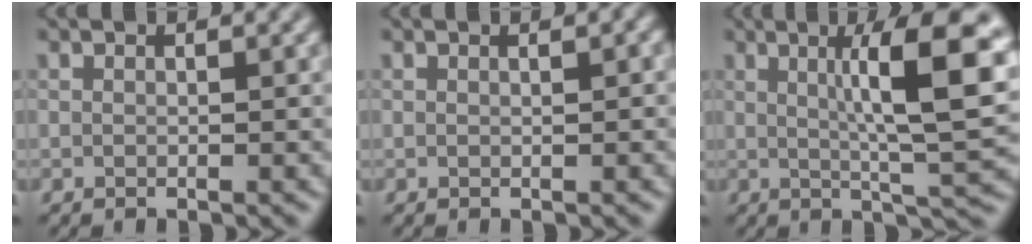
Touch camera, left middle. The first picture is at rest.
{"total": 0.9, "force": [0.3, 0.1, 0.8], "torque": [-0.009, 0.005, 0.004]}
{"total": 10.1, "force": [2.1, 1.8, 9.7], "torque": [-0.127, 0.007, 0.032]}